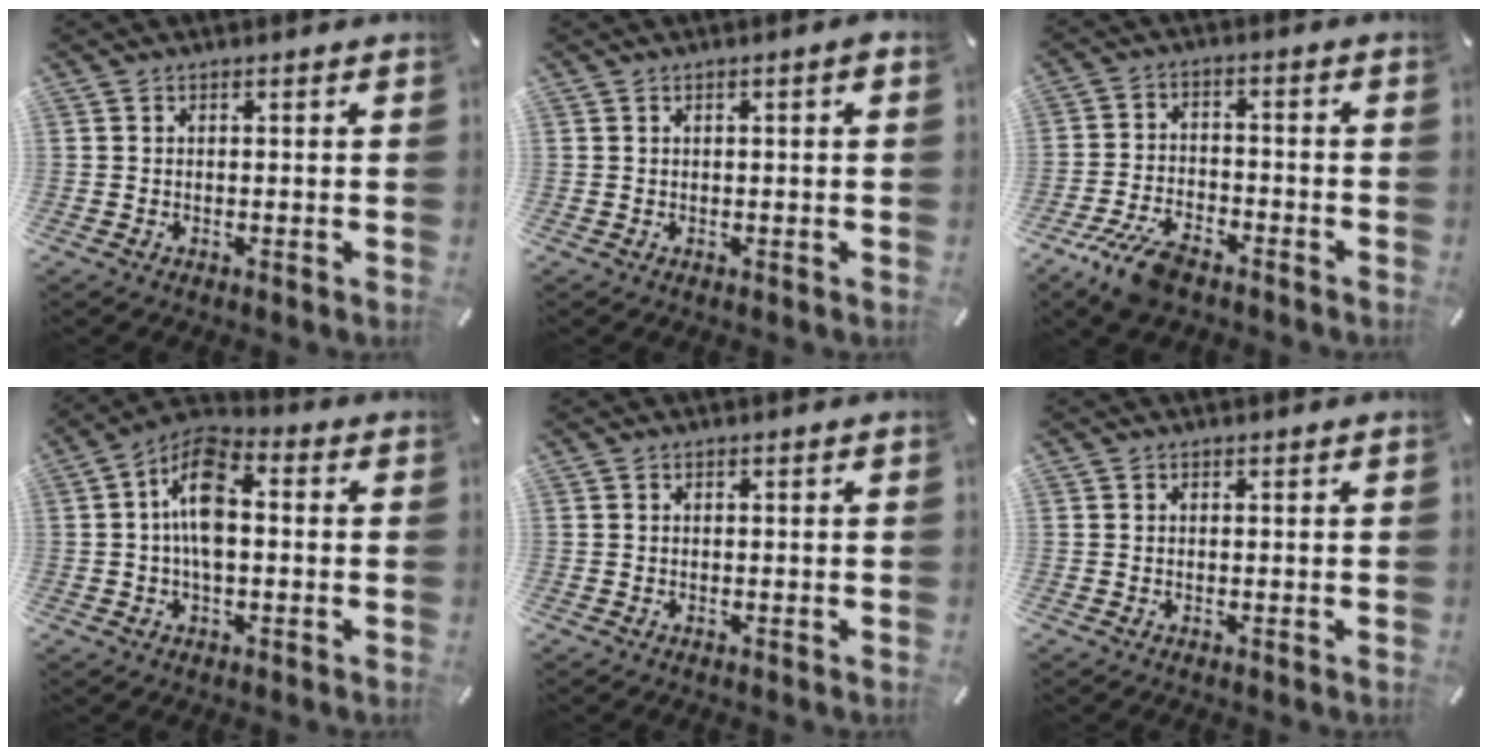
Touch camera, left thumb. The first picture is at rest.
{"total": 1.8, "force": [0.2, 0.3, 1.8], "torque": [-0.031, 0.001, 0.002]}
{"total": 9.3, "force": [-6.6, 3.7, 5.4], "torque": [-0.115, 0.027, -0.124]}
{"total": 10.7, "force": [-0.1, 5.7, 9.0], "torque": [-0.170, 0.012, 0.000]}
{"total": 0.0}
{"total": 0.0}